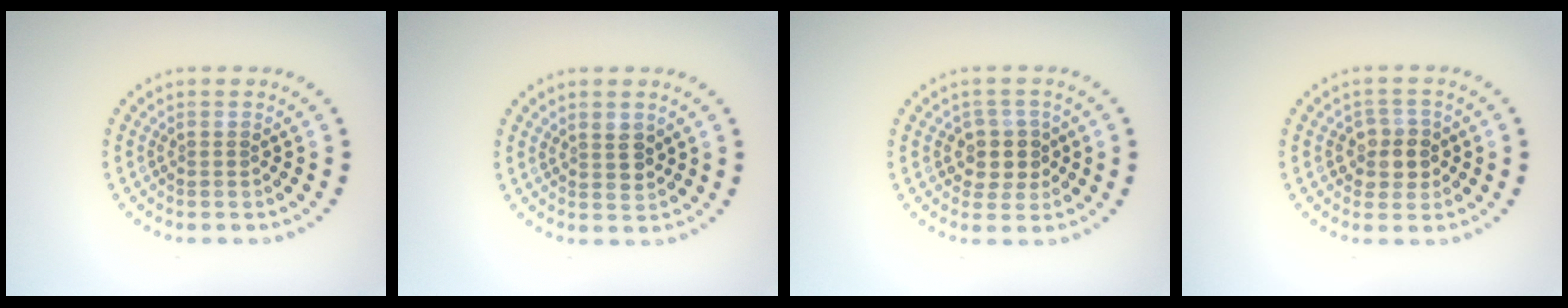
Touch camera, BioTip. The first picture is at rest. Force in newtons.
{"total": 1.8, "press": 1.6, "slide": 0.9}
{"total": 3.0, "press": 2.6, "slide": 1.5}
{"total": 2.8, "press": 2.6, "slide": 1.1}